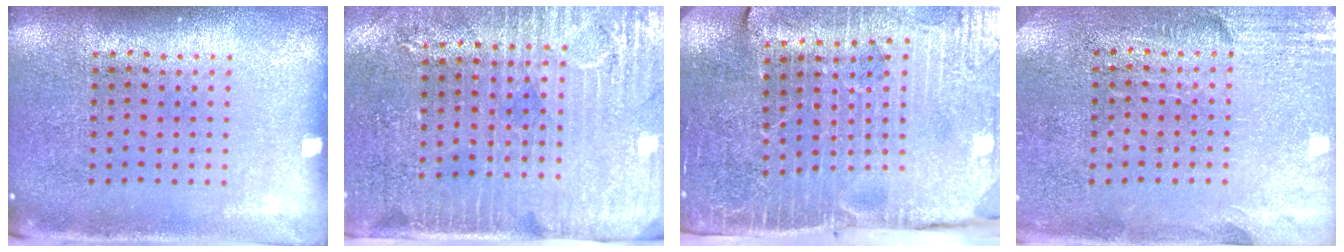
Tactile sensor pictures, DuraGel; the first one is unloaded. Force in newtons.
{"total": 3.2, "press": 2.8, "slide": 1.6}
{"total": 3.8, "press": 3.7, "slide": 0.9}
{"total": 2.8, "press": 2.4, "slide": 1.4}